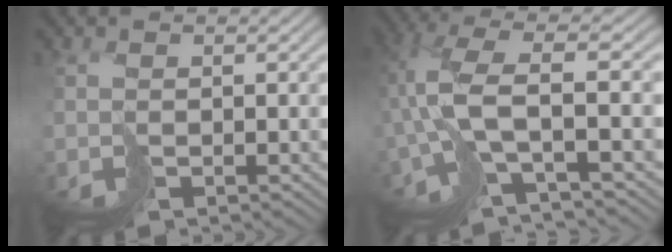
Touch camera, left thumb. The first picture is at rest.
{"total": 8.4, "force": [-1.7, 2.6, 7.8], "torque": [-0.160, 0.008, -0.044]}